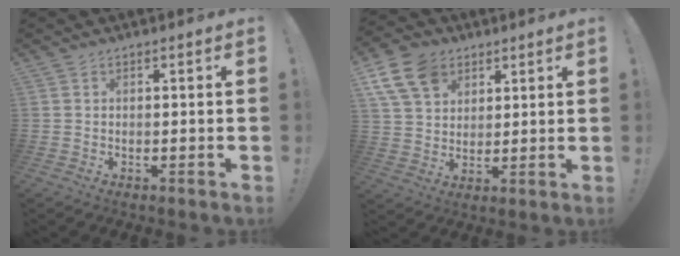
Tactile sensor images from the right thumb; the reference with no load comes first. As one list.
[{"total": 13.0, "force": [6.5, 9.3, 6.4], "torque": [-0.113, -0.029, 0.127]}]